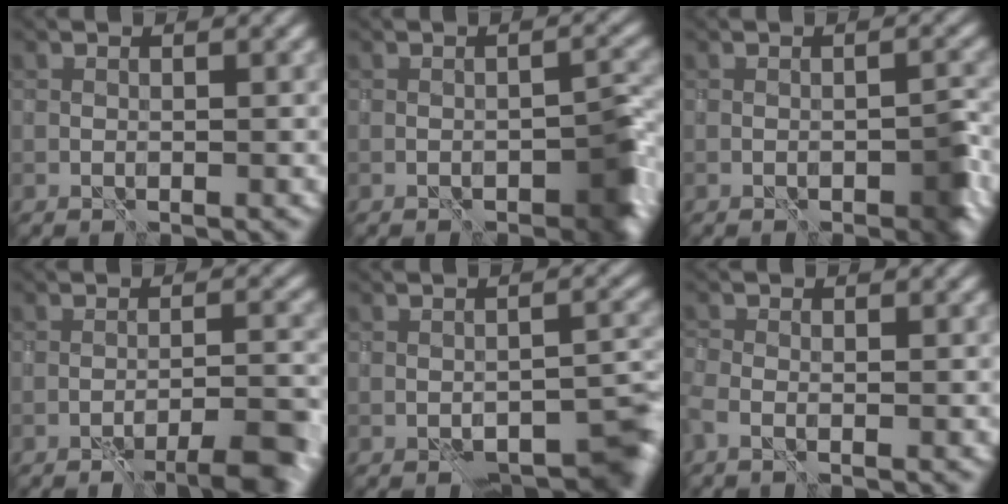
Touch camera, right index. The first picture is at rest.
{"total": 4.5, "force": [-2.6, 1.6, 3.3], "torque": [-0.035, 0.011, -0.032]}
{"total": 3.1, "force": [-1.7, 1.1, 2.3], "torque": [-0.029, 0.004, -0.023]}
{"total": 7.6, "force": [-6.1, 2.0, 4.1], "torque": [-0.046, 0.009, -0.073]}
{"total": 7.2, "force": [-5.6, 2.7, 3.6], "torque": [-0.032, -0.003, -0.061]}
{"total": 1.3, "force": [-0.7, 0.6, 0.9], "torque": [-0.011, -0.006, -0.016]}